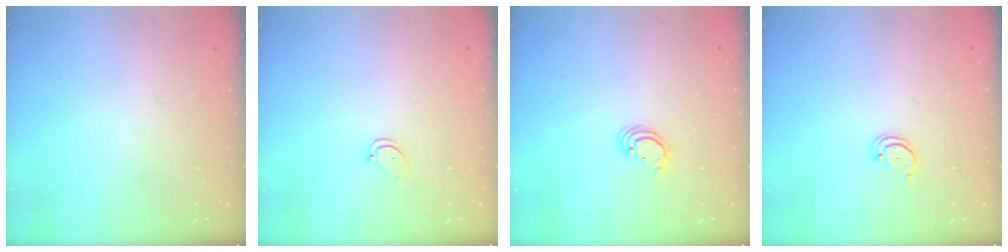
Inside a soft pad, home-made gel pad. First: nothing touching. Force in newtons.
{"total": 3.1, "press": 3.1, "slide": 0.2}
{"total": 3.6, "press": 3.6, "slide": 0.2}
{"total": 1.4, "press": 1.3, "slide": 0.1}